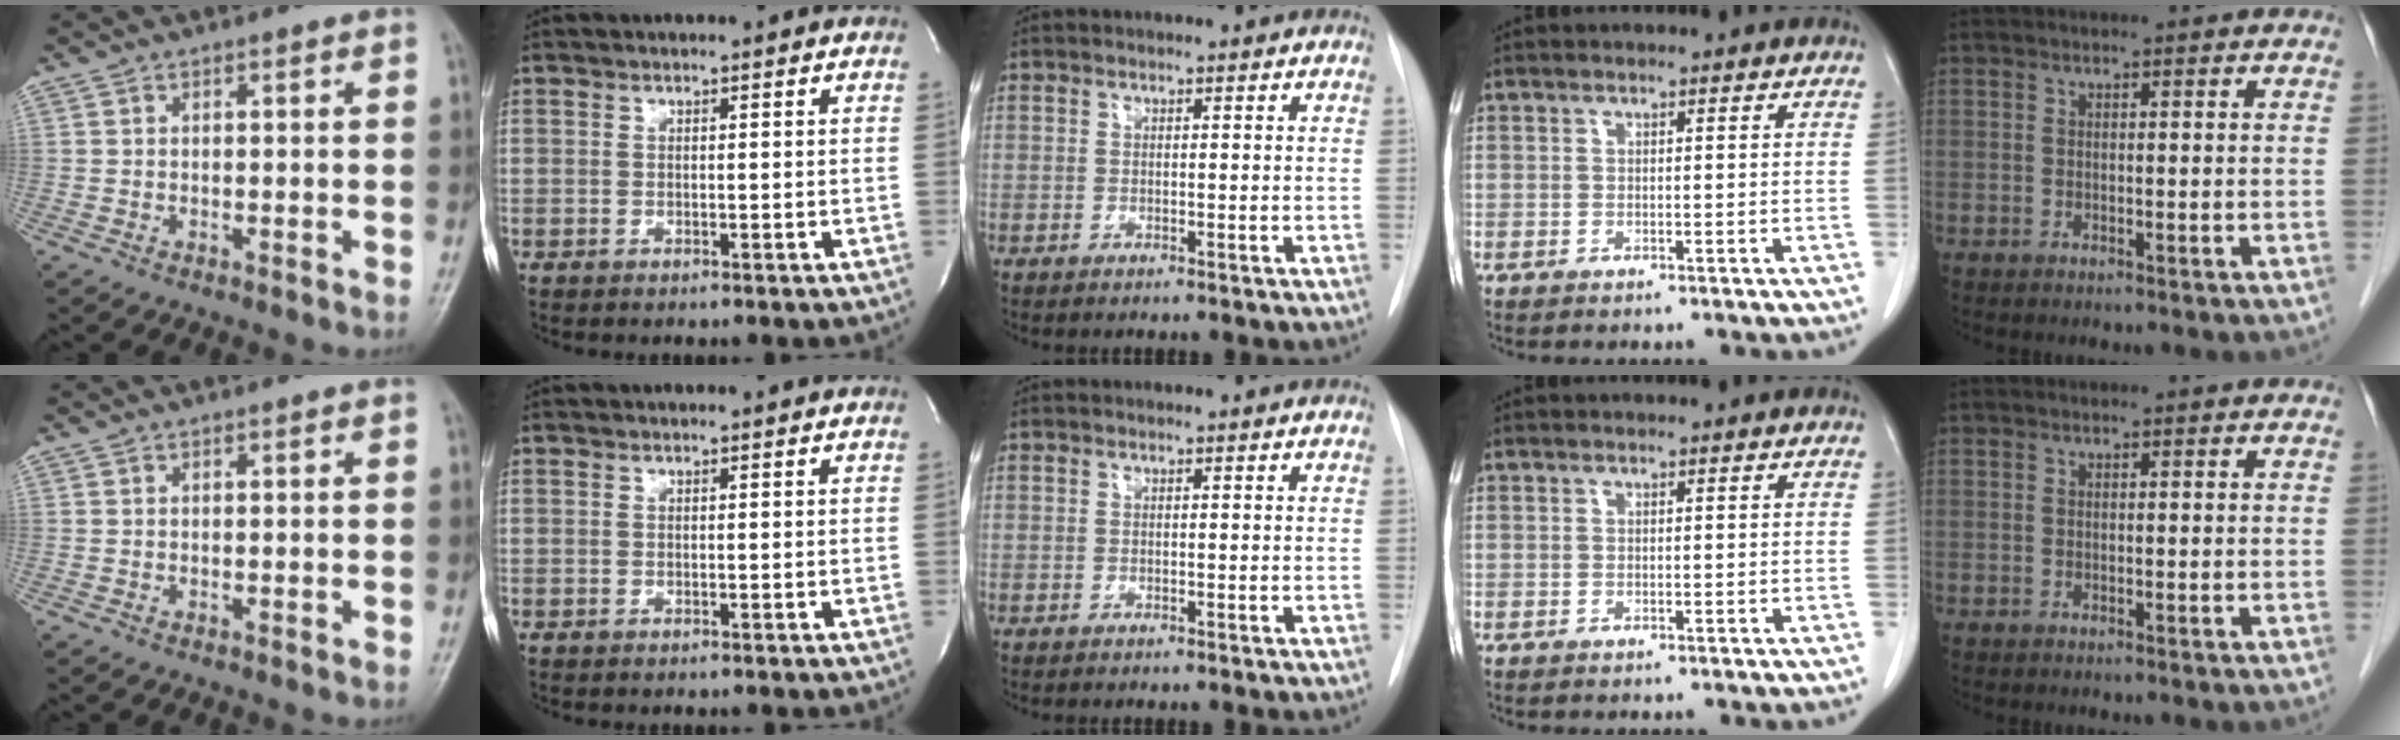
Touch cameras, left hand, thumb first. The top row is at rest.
{}